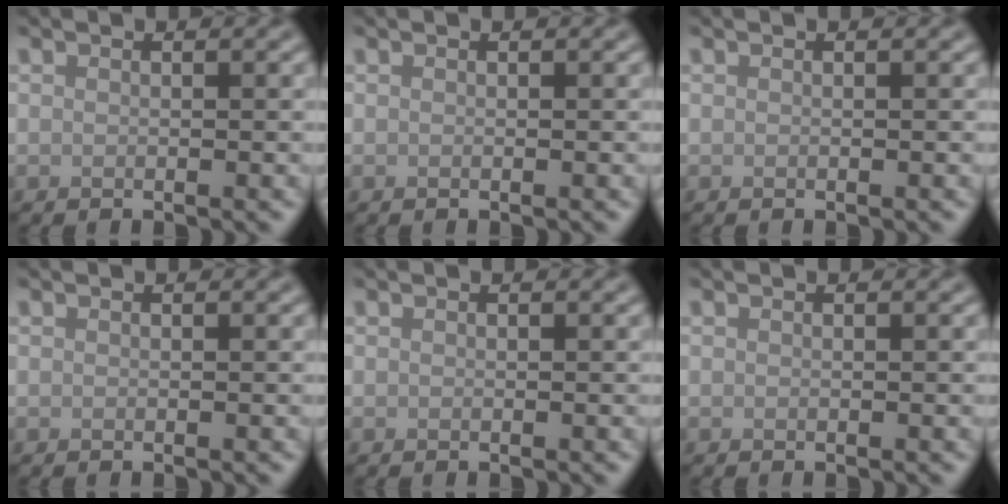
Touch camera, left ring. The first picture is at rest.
{"total": 0.0}
{"total": 0.0}
{"total": 0.0}
{"total": 0.0}
{"total": 0.0}